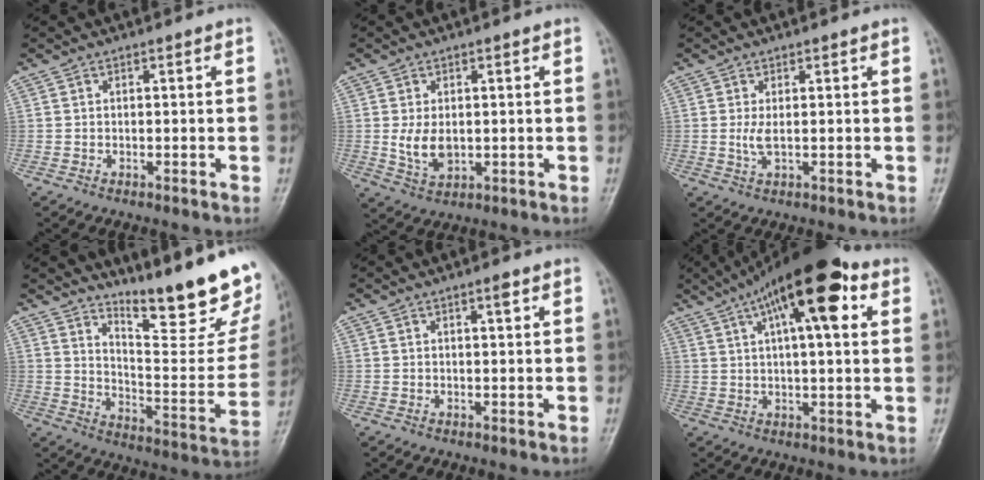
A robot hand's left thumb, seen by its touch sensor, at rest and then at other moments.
{"total": 5.3, "force": [0.1, 3.4, 4.0], "torque": [-0.068, -0.011, 0.012]}
{"total": 2.2, "force": [0.3, 0.7, 2.1], "torque": [-0.046, -0.003, 0.011]}
{"total": 23.5, "force": [17.5, 4.8, 14.9], "torque": [-0.183, -0.127, 0.250]}
{"total": 1.6, "force": [0.9, 0.3, 1.3], "torque": [-0.018, -0.002, 0.013]}
{"total": 18.0, "force": [7.8, 6.0, 15.1], "torque": [-0.226, 0.013, 0.117]}